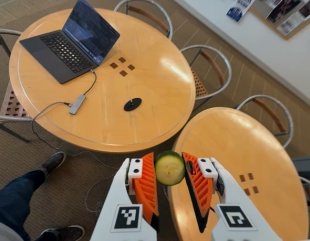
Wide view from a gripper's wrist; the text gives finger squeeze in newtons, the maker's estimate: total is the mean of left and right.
{"total": 8.0, "left": 8.0, "right": 8.1}